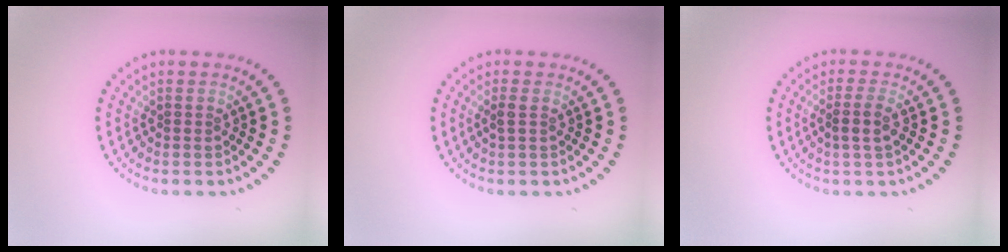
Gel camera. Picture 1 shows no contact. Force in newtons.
{"total": 0.8, "press": 0.8, "slide": 0.2}
{"total": 1.7, "press": 1.5, "slide": 0.9}